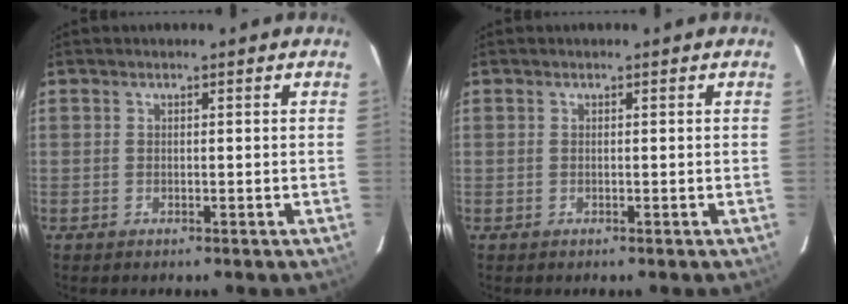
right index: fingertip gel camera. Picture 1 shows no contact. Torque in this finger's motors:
{"motor_torque": [-0.02, 0.00, 0.05, 0.00]}